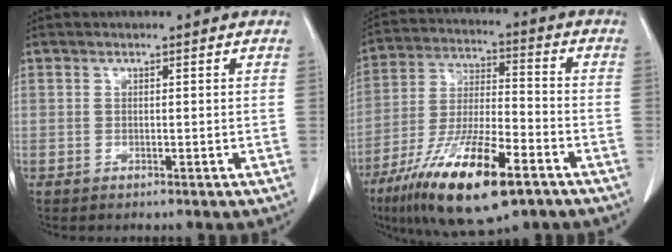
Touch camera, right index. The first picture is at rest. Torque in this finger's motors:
{"motor_torque": [1.13, -1.02, 1.05, 0.21]}